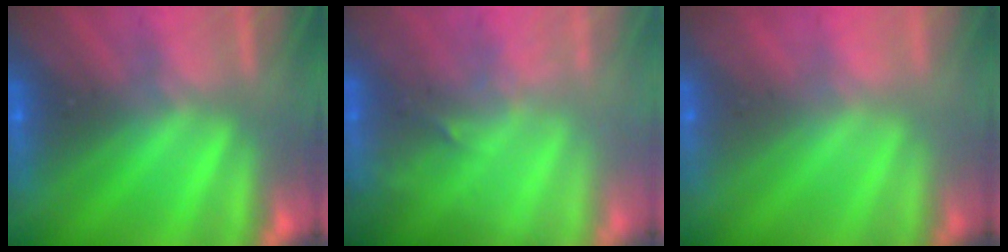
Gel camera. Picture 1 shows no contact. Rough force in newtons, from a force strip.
{"total": 2.9}
{"total": 2.2}